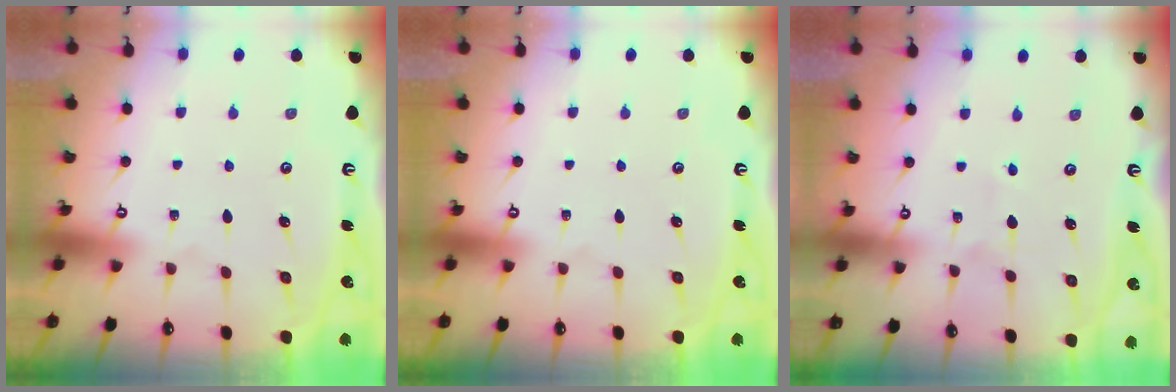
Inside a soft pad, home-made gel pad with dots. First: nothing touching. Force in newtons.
{"total": 0.0}
{"total": 2.2, "press": 2.0, "slide": 0.8}